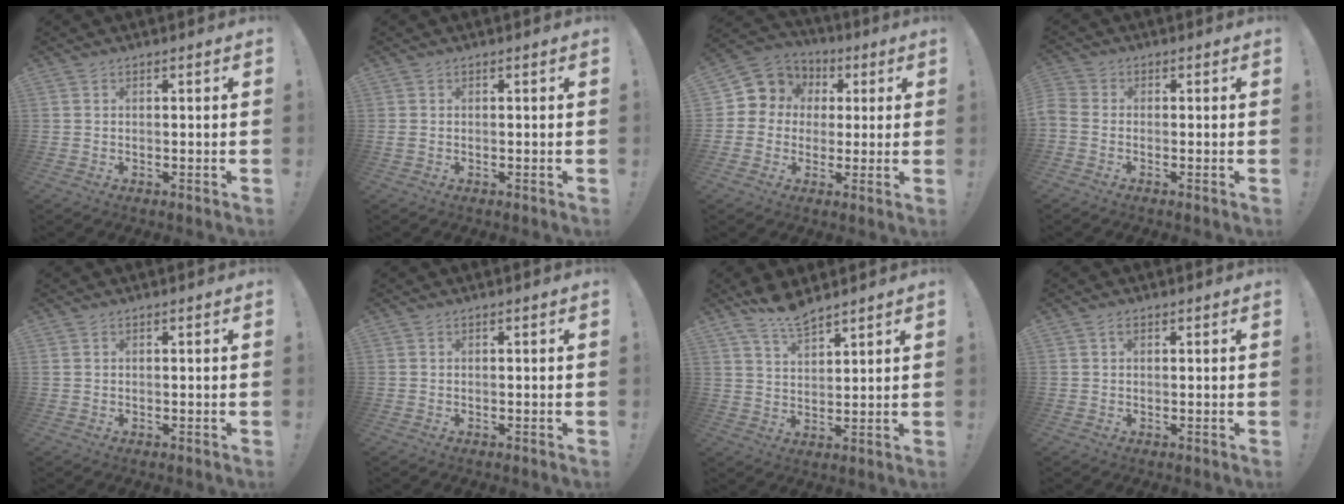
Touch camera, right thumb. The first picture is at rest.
{"total": 0.0}
{"total": 8.6, "force": [1.5, 8.2, 2.3], "torque": [-0.036, -0.008, 0.036]}
{"total": 2.4, "force": [-0.9, 1.5, 1.6], "torque": [-0.035, 0.004, -0.017]}
{"total": 0.0}
{"total": 0.0}
{"total": 7.6, "force": [6.7, 1.9, 3.1], "torque": [-0.056, -0.042, 0.121]}
{"total": 0.9, "force": [0.5, 0.6, 0.5], "torque": [-0.010, 0.002, 0.009]}